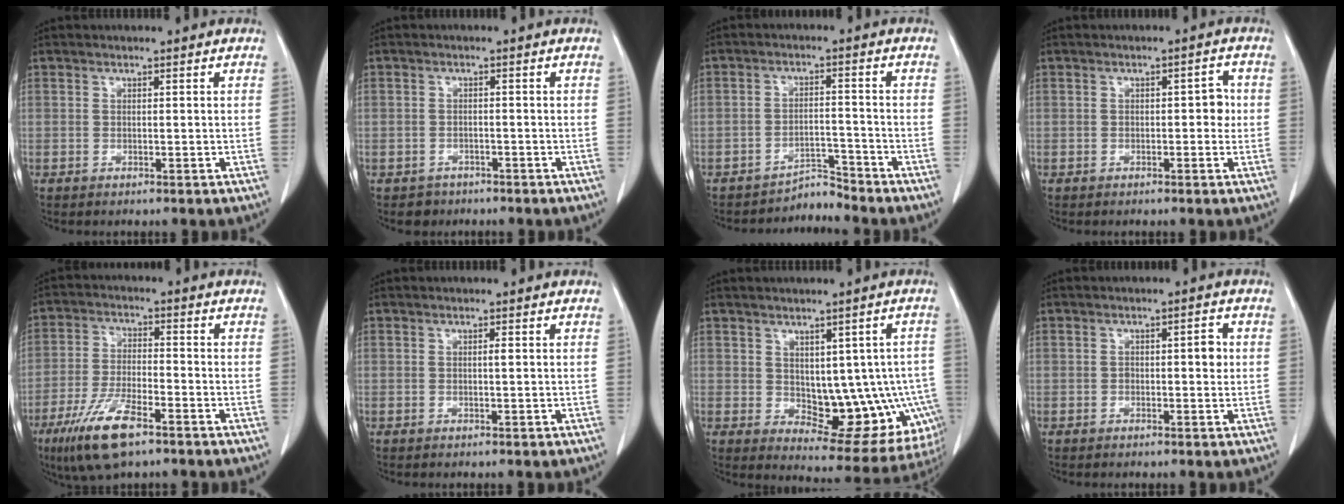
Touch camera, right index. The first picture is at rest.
{"total": 2.3, "force": [-1.5, 1.8, -0.3], "torque": [0.000, 0.009, -0.025]}
{"total": 3.3, "force": [-3.1, 0.0, -1.2], "torque": [0.027, 0.008, -0.046]}
{"total": 3.0, "force": [-0.2, 1.4, 2.6], "torque": [-0.026, 0.015, -0.004]}
{"total": 10.4, "force": [-6.5, 2.5, 7.7], "torque": [-0.159, -0.019, -0.116]}
{"total": 0.6, "force": [0.0, 0.0, 0.6], "torque": [-0.011, 0.000, 0.000]}
{"total": 15.3, "force": [-2.2, 8.1, 12.9], "torque": [-0.118, 0.012, -0.006]}
{"total": 2.8, "force": [0.1, 1.1, 2.6], "torque": [-0.036, 0.010, 0.001]}